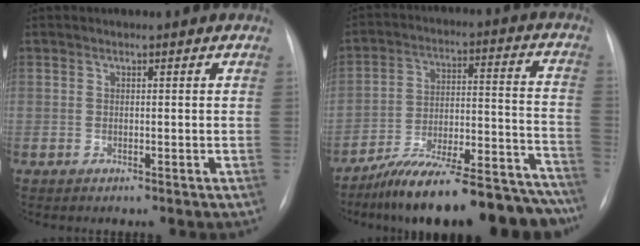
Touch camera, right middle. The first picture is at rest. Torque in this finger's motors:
{"motor_torque": [1.08, -1.06, 0.40, 0.21]}